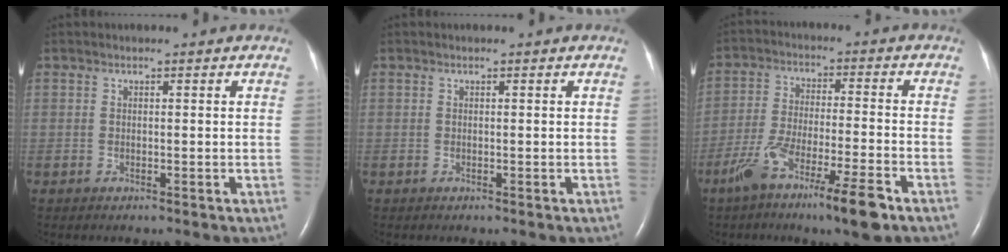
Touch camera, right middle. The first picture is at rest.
{"total": 0.0}
{"total": 11.9, "force": [-7.4, 0.7, 9.4], "torque": [-0.176, -0.021, -0.129]}